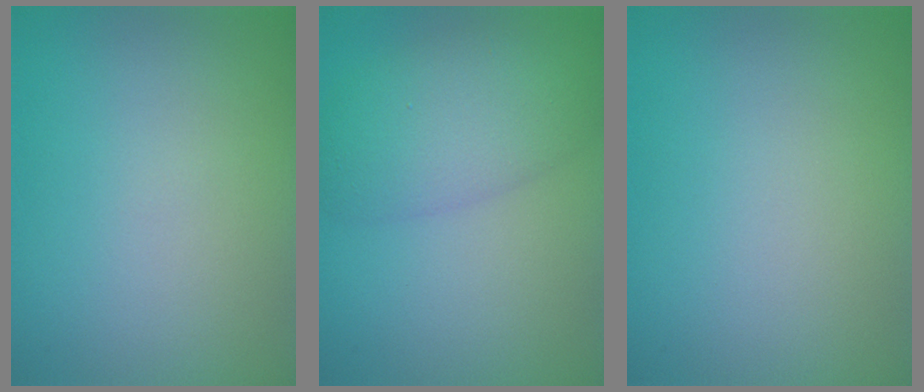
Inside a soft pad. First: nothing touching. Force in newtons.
{"total": 5.7, "press": 5.7, "slide": 0.2}
{"total": 0.0}